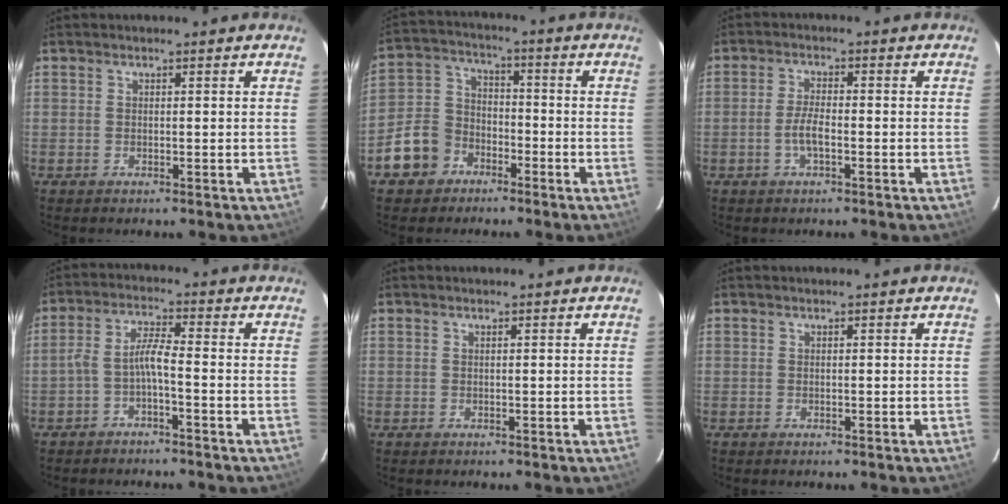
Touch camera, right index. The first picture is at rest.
{"total": 10.0, "force": [-5.7, 7.6, 3.1], "torque": [-0.090, 0.032, -0.093]}
{"total": 3.7, "force": [-1.4, 1.0, 3.3], "torque": [-0.072, 0.002, -0.027]}
{"total": 4.1, "force": [-2.3, 0.3, 3.4], "torque": [-0.085, 0.013, -0.042]}
{"total": 0.0}
{"total": 0.0}